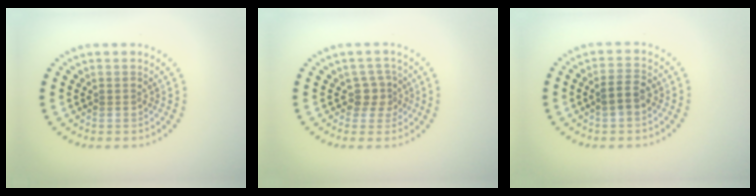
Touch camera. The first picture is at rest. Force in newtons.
{"total": 2.0, "press": 1.4, "slide": 1.3}
{"total": 1.8, "press": 1.7, "slide": 0.5}